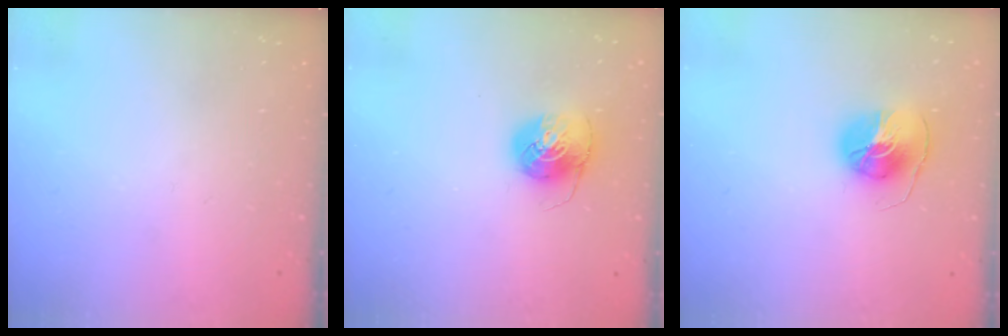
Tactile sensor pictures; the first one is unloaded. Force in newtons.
{"total": 8.8, "press": 8.8, "slide": 0.3}
{"total": 8.6, "press": 8.5, "slide": 0.7}